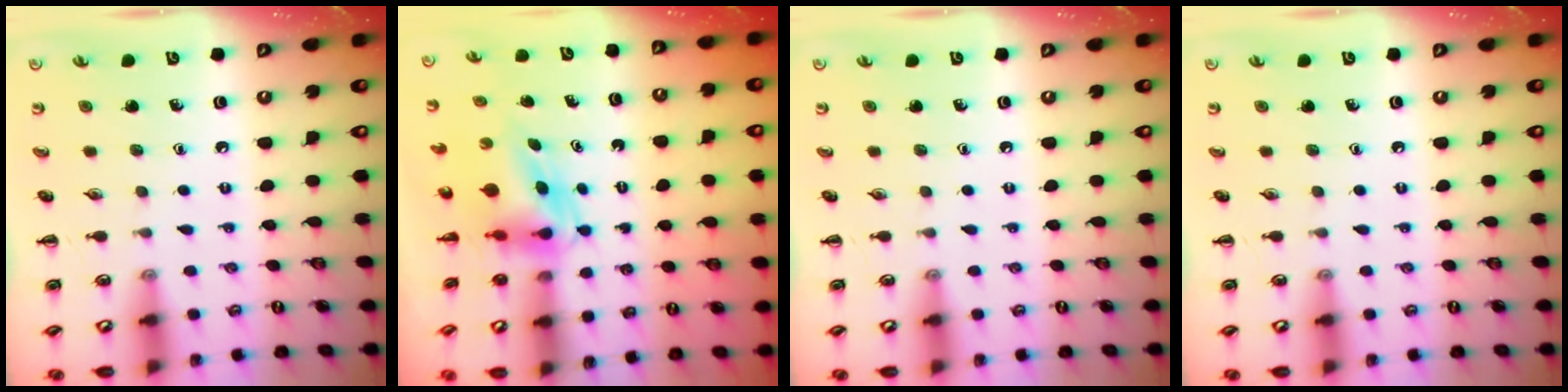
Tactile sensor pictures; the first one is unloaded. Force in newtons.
{"total": 6.4, "press": 6.3, "slide": 1.3}
{"total": 0.0}
{"total": 0.0}